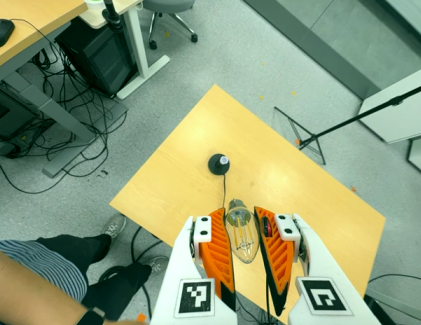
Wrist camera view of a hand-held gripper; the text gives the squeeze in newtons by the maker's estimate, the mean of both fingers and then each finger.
{"total": 24.0, "left": 26.6, "right": 21.4}